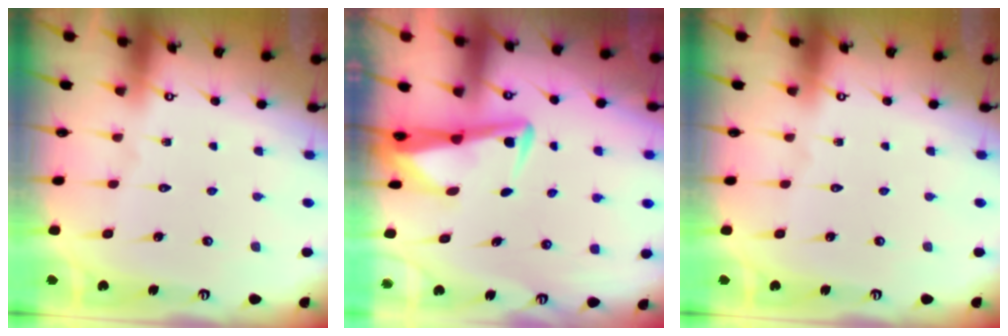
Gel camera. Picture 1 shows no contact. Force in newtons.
{"total": 4.0, "press": 4.0, "slide": 0.4}
{"total": 0.0}